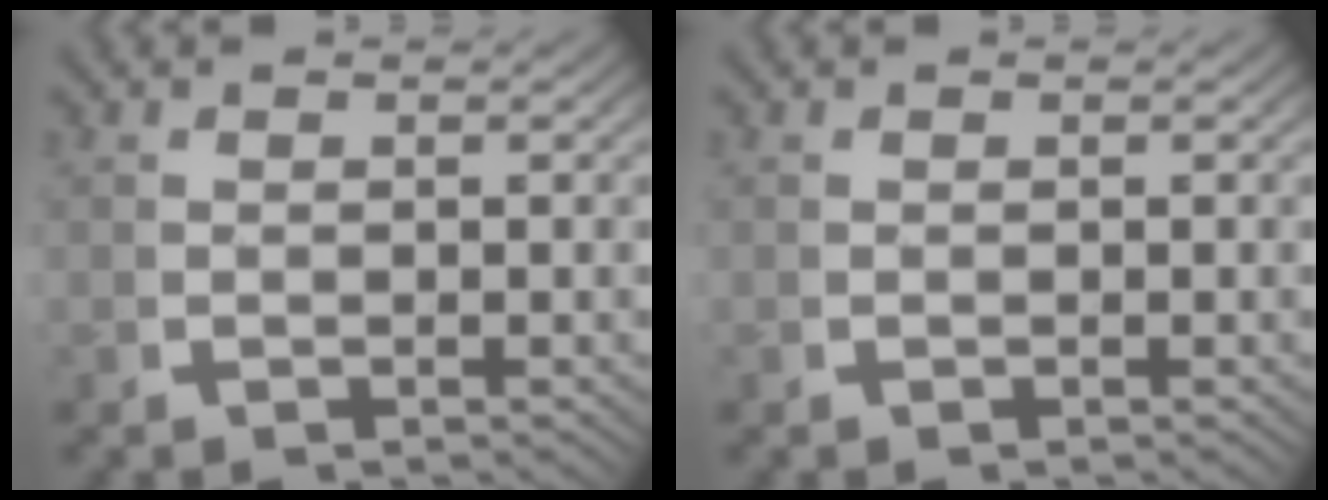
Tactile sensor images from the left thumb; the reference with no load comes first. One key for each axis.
{"total": 0.0}